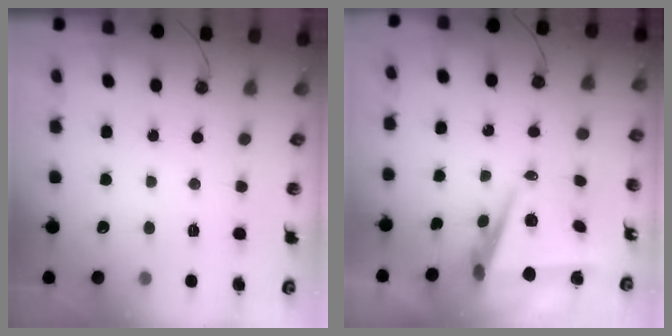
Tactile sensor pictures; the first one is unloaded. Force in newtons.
{"total": 7.5, "press": 6.3, "slide": 4.2}